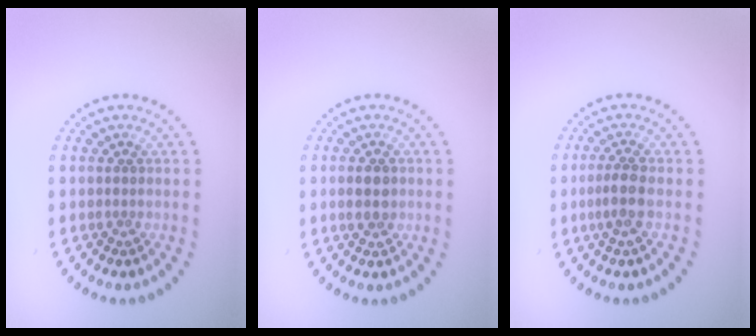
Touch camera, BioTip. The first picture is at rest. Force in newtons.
{"total": 2.4, "press": 2.4, "slide": 0.0}
{"total": 2.0, "press": 1.8, "slide": 0.9}